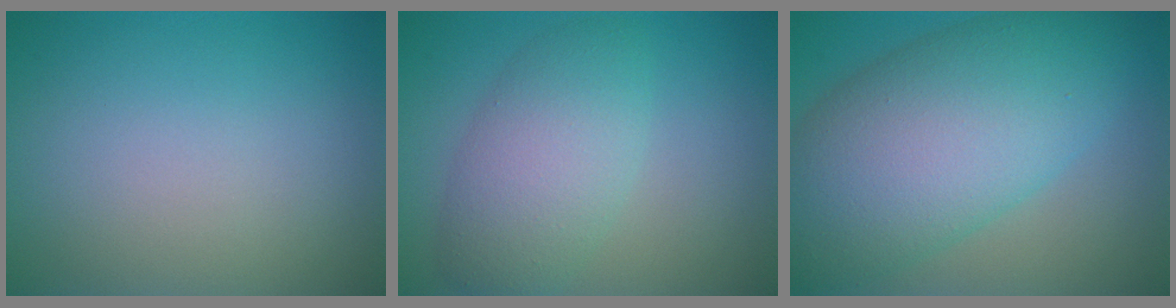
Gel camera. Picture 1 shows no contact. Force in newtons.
{"total": 5.3, "press": 5.3, "slide": 0.2}
{"total": 11.8, "press": 11.8, "slide": 0.6}